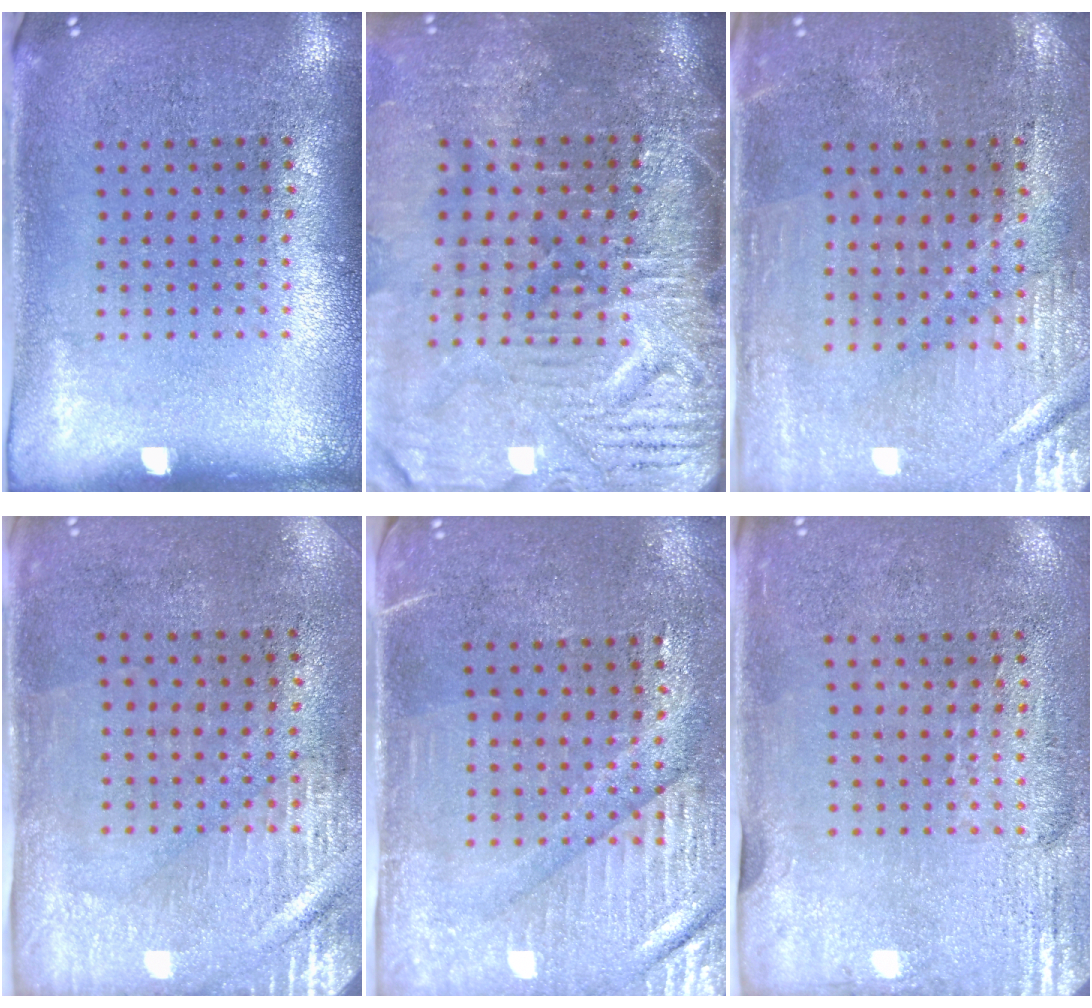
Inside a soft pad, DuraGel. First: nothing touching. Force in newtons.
{"total": 4.8, "press": 3.9, "slide": 2.7}
{"total": 0.7, "press": 0.6, "slide": 0.2}
{"total": 2.9, "press": 2.5, "slide": 1.5}
{"total": 3.5, "press": 3.1, "slide": 1.6}
{"total": 2.9, "press": 2.4, "slide": 1.6}